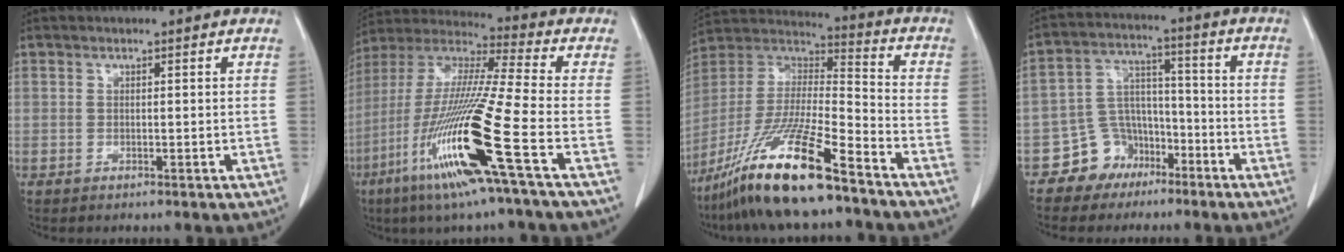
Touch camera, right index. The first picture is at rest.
{"total": 20.3, "force": [-8.0, -0.8, 18.6], "torque": [-0.405, -0.041, -0.165]}
{"total": 18.8, "force": [-13.2, 1.4, 13.3], "torque": [-0.290, -0.035, -0.250]}
{"total": 7.8, "force": [-5.0, 5.9, 1.3], "torque": [-0.024, 0.027, -0.082]}